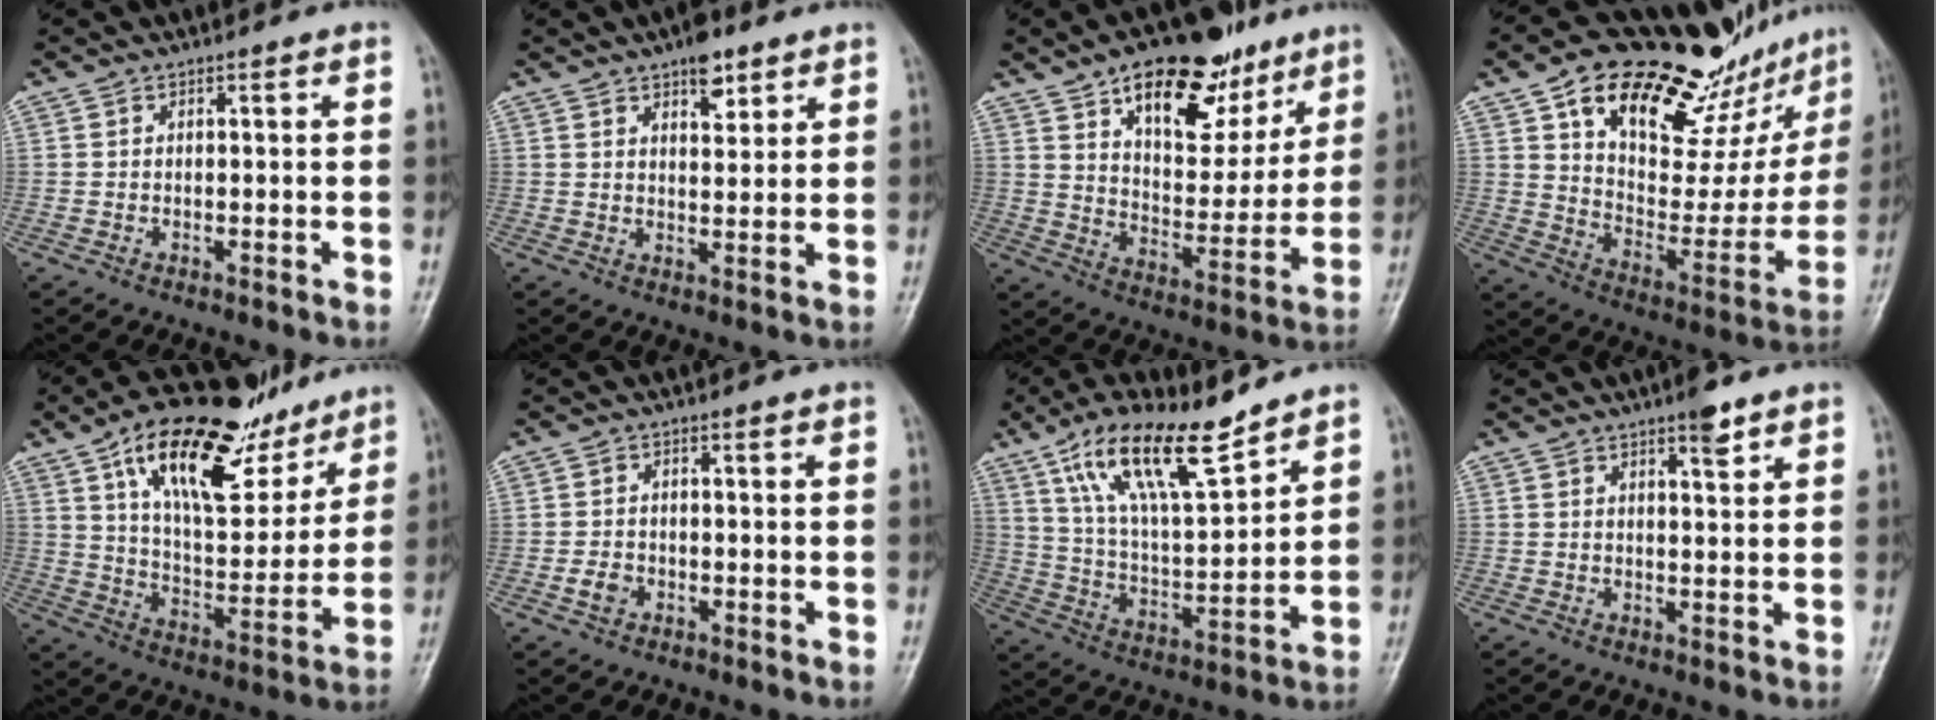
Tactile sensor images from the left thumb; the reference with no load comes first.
{"total": 5.8, "force": [3.8, 2.7, 3.5], "torque": [-0.029, -0.020, 0.054]}
{"total": 20.8, "force": [12.4, 10.5, 13.0], "torque": [-0.139, -0.052, 0.201]}
{"total": 29.4, "force": [19.8, 12.5, 17.8], "torque": [-0.220, -0.066, 0.304]}
{"total": 24.8, "force": [14.9, 10.7, 16.7], "torque": [-0.220, -0.040, 0.250]}
{"total": 2.4, "force": [-0.9, 1.9, 1.2], "torque": [-0.018, 0.005, -0.016]}
{"total": 17.3, "force": [11.7, 5.2, 11.6], "torque": [-0.184, -0.056, 0.224]}
{"total": 3.5, "force": [2.5, 0.8, 2.4], "torque": [-0.029, -0.015, 0.036]}